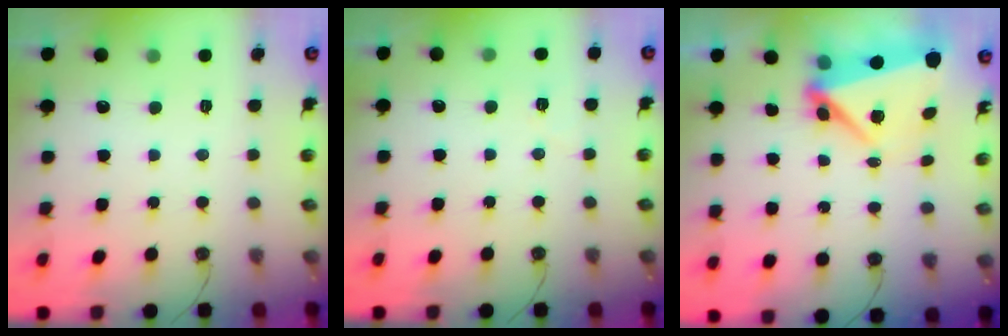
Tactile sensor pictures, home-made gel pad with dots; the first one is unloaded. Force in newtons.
{"total": 5.0, "press": 4.2, "slide": 2.6}
{"total": 6.4, "press": 6.1, "slide": 1.9}